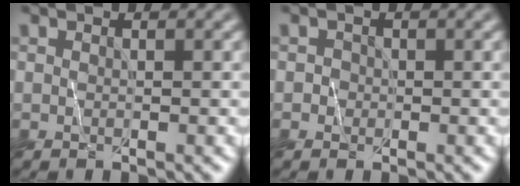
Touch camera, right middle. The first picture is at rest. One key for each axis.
{"total": 1.0, "fx": -0.3, "fy": 1.0, "fz": 0.0, "tx": 0.010, "ty": 0.004, "tz": -0.007}